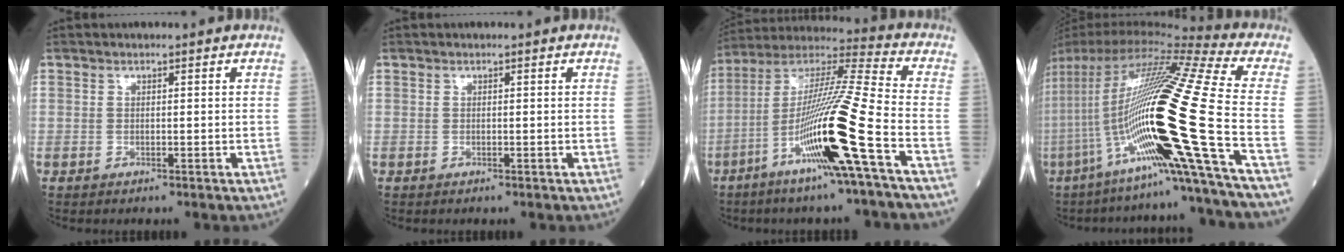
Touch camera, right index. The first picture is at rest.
{"total": 0.0}
{"total": 18.3, "force": [-7.0, -1.6, 16.8], "torque": [-0.328, -0.017, -0.137]}
{"total": 31.3, "force": [-8.3, -0.5, 30.1], "torque": [-0.557, -0.025, -0.165]}